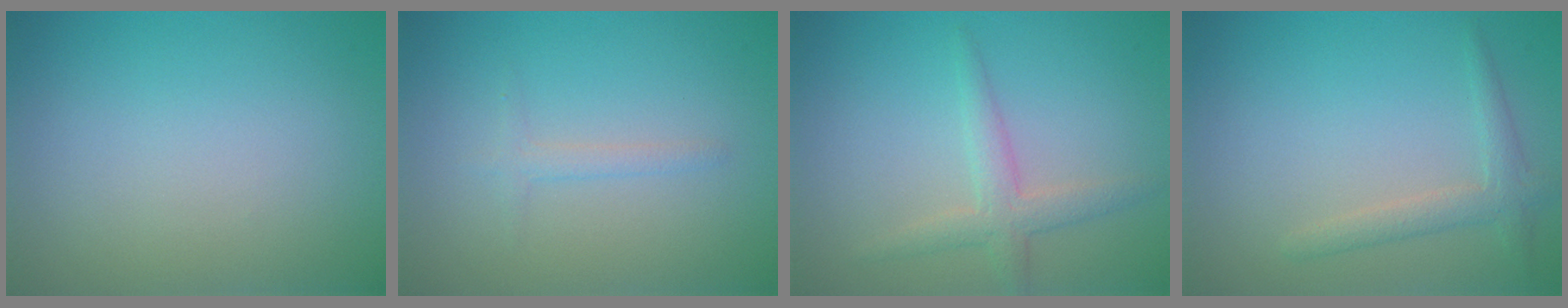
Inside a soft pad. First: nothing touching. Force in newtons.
{"total": 1.1, "press": 1.1, "slide": 0.1}
{"total": 2.6, "press": 2.5, "slide": 0.1}
{"total": 2.2, "press": 2.2, "slide": 0.1}